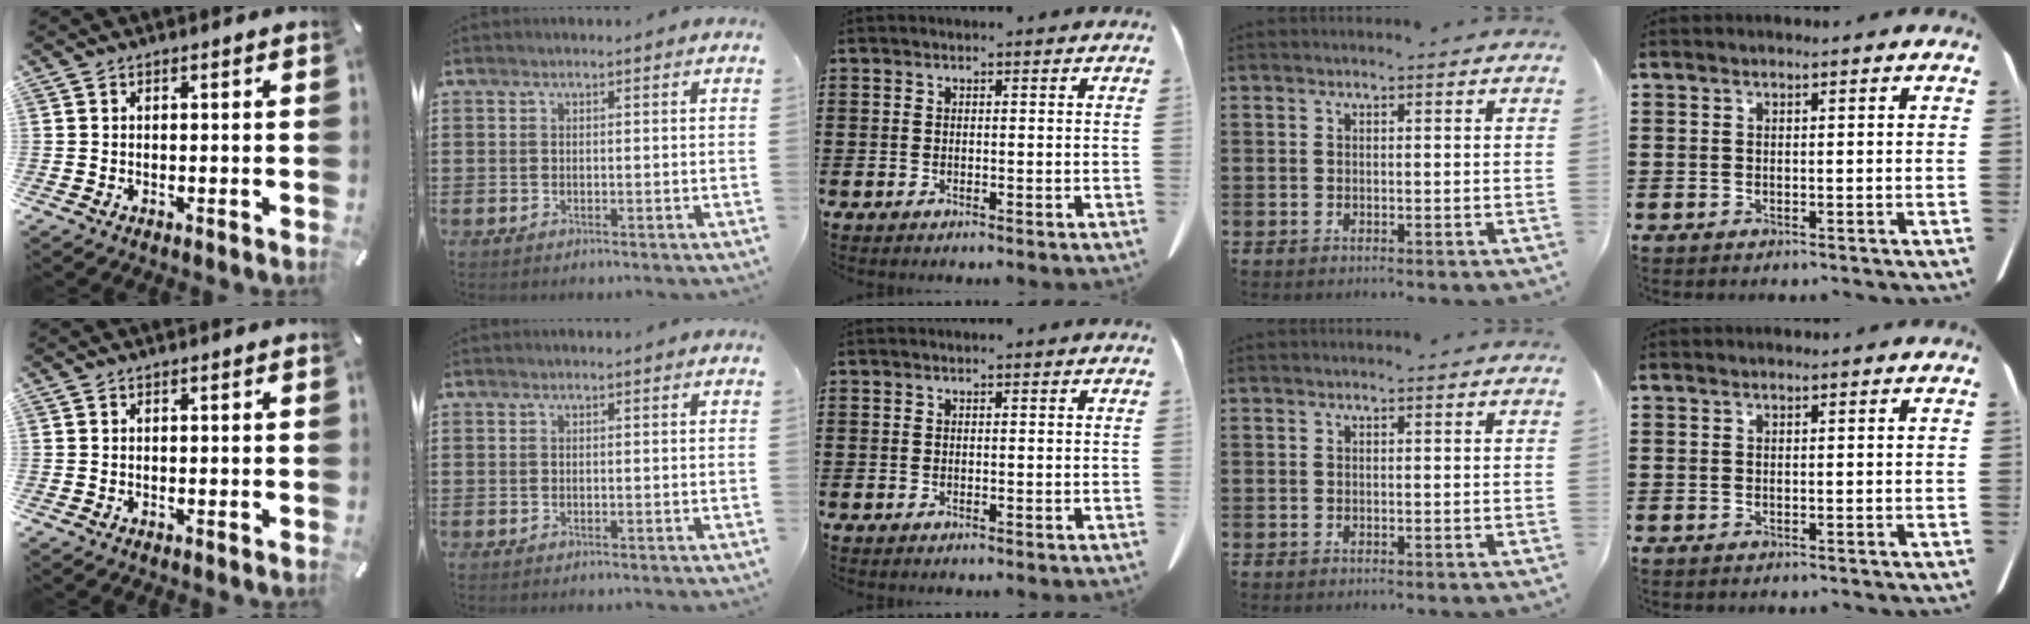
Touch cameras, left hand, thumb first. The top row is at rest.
{}